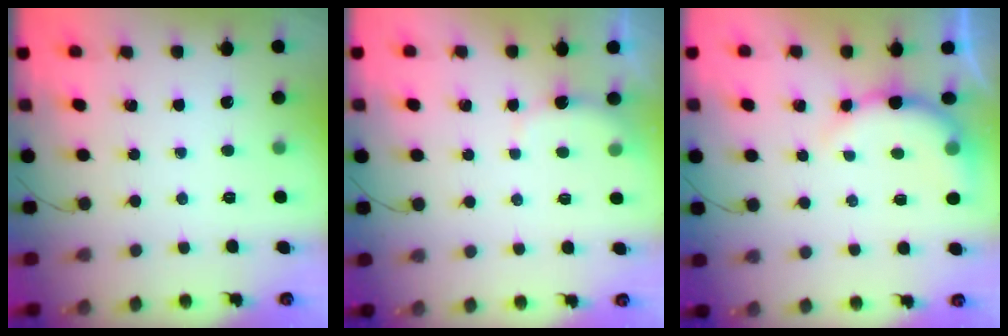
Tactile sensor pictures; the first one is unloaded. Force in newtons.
{"total": 3.0, "press": 2.9, "slide": 0.7}
{"total": 8.7, "press": 8.7, "slide": 0.6}